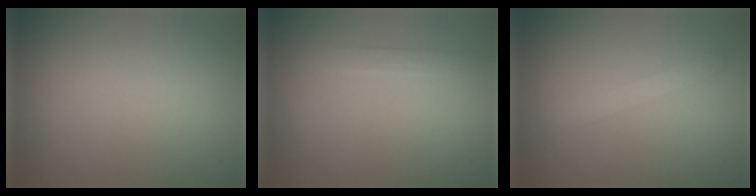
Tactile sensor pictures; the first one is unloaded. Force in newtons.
{"total": 1.1, "press": 1.1, "slide": 0.1}
{"total": 1.4, "press": 1.4, "slide": 0.1}